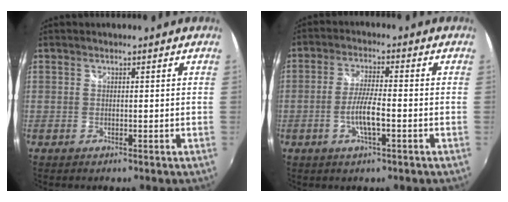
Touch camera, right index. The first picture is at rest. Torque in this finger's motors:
{"motor_torque": [0.71, -0.08, 0.31, 0.06]}